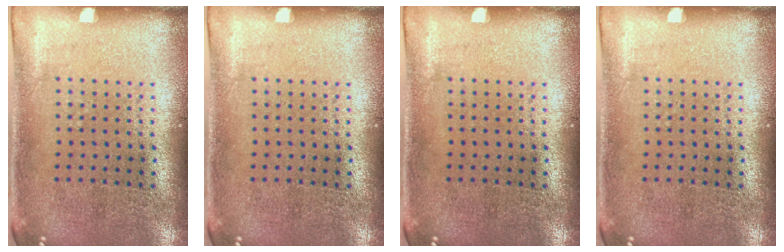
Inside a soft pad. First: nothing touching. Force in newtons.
{"total": 0.0}
{"total": 0.0}
{"total": 0.0}